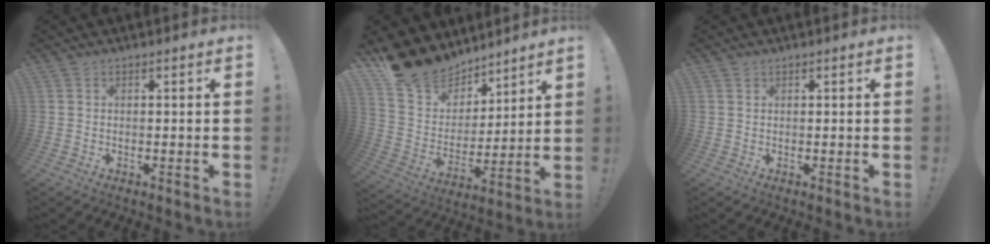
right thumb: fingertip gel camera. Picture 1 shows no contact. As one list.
[{"total": 16.6, "force": [13.3, 9.3, 3.6], "torque": [-0.083, -0.093, 0.262]}, {"total": 0.6, "force": [0.4, 0.4, 0.1], "torque": [-0.004, 0.000, 0.009]}]